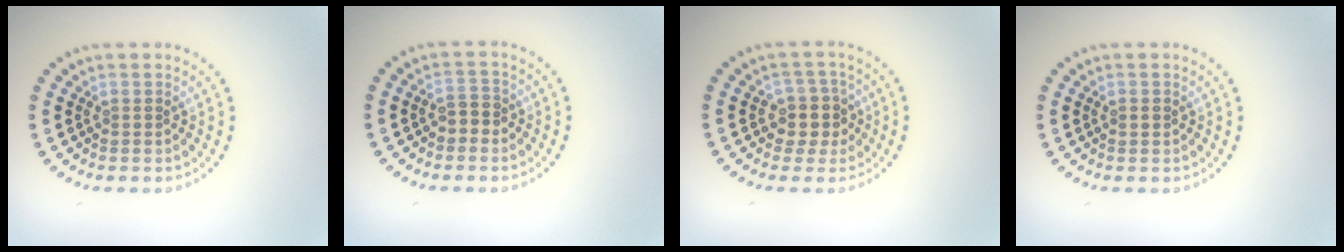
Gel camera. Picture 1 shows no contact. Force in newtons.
{"total": 1.9, "press": 1.7, "slide": 0.7}
{"total": 2.9, "press": 2.6, "slide": 1.3}
{"total": 1.0, "press": 0.9, "slide": 0.1}